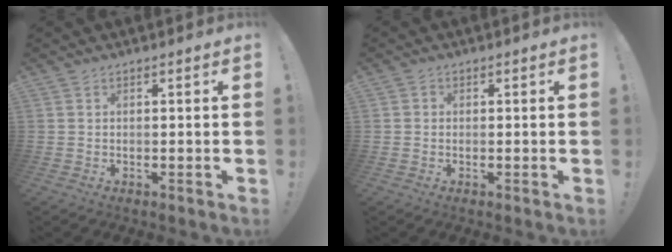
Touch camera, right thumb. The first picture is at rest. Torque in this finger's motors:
{"motor_torque": [-0.23, -0.11, -0.04, 0.05, 0.02]}